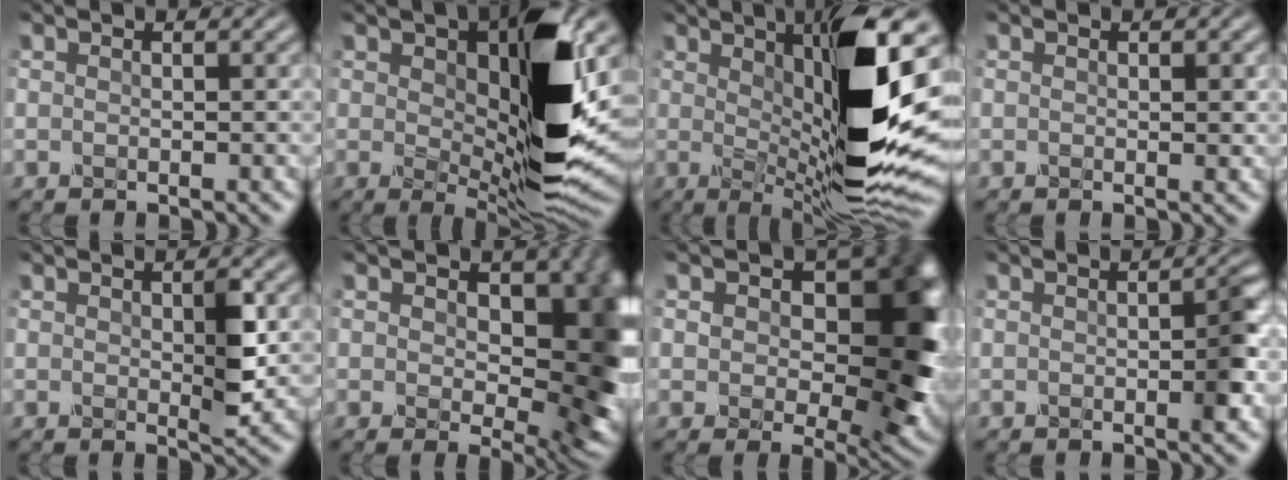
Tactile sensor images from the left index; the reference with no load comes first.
{"total": 11.9, "force": [1.6, 4.8, 10.8], "torque": [-0.160, -0.010, 0.030]}
{"total": 13.1, "force": [2.5, 3.0, 12.5], "torque": [-0.189, -0.017, 0.050]}
{"total": 0.8, "force": [0.1, 0.4, 0.6], "torque": [-0.005, -0.004, 0.000]}
{"total": 2.8, "force": [0.3, 0.9, 2.6], "torque": [-0.041, -0.007, 0.006]}
{"total": 12.8, "force": [1.2, 7.8, 10.1], "torque": [-0.118, -0.011, 0.026]}
{"total": 14.5, "force": [2.9, 9.0, 11.0], "torque": [-0.120, -0.002, 0.049]}
{"total": 2.2, "force": [-0.4, 0.6, 2.1], "torque": [-0.029, 0.002, -0.006]}